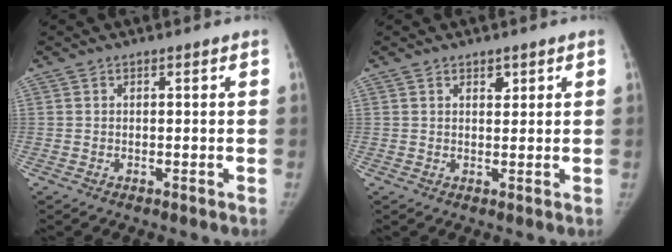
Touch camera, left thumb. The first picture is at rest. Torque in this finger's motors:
{"motor_torque": [0.22, 0.01, 0.49, -0.47, 0.05]}